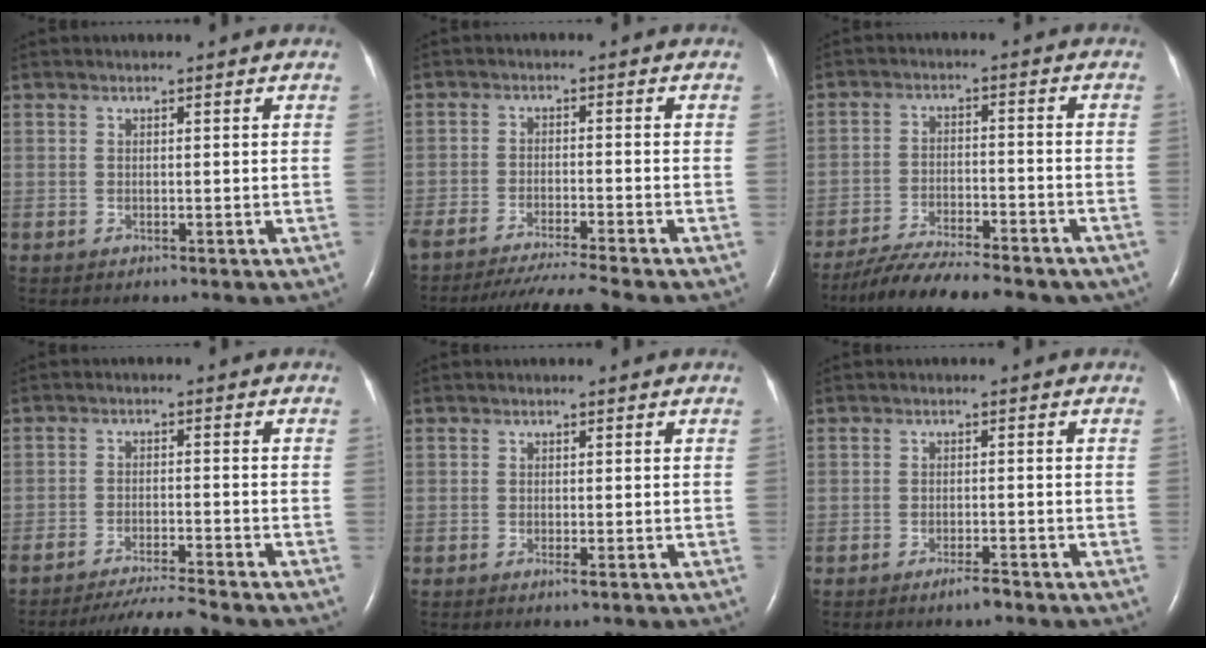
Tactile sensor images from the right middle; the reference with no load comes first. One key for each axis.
{"total": 10.2, "fx": -9.2, "fy": -1.8, "fz": 4.1, "tx": -0.050, "ty": -0.027, "tz": -0.151}
{"total": 16.4, "fx": -14.2, "fy": 3.2, "fz": 7.6, "tx": -0.122, "ty": -0.007, "tz": -0.210}
{"total": 6.8, "fx": -6.4, "fy": -1.4, "fz": 2.0, "tx": -0.030, "ty": -0.019, "tz": -0.110}
{"total": 0.6, "fx": -0.3, "fy": 0.0, "fz": 0.5, "tx": -0.011, "ty": -0.002, "tz": -0.006}
{"total": 2.1, "fx": -1.7, "fy": 0.2, "fz": 1.3, "tx": -0.027, "ty": -0.003, "tz": -0.028}